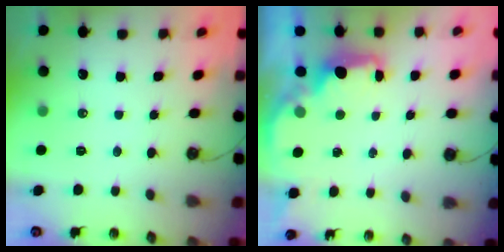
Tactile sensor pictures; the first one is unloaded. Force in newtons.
{"total": 2.5, "press": 2.3, "slide": 0.8}